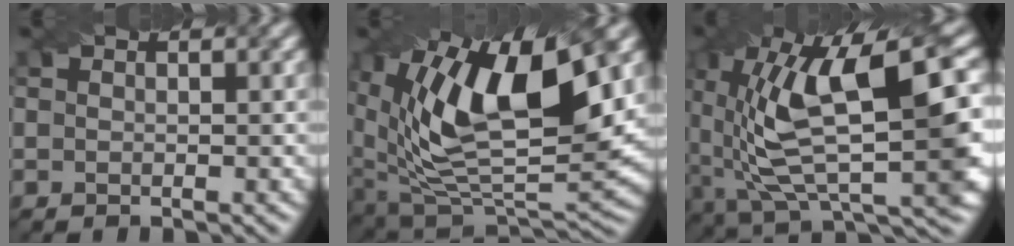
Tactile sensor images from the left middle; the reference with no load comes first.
{"total": 15.3, "force": [5.1, 7.2, 12.5], "torque": [-0.229, 0.010, 0.085]}
{"total": 12.7, "force": [1.6, 5.0, 11.5], "torque": [-0.210, 0.000, 0.037]}